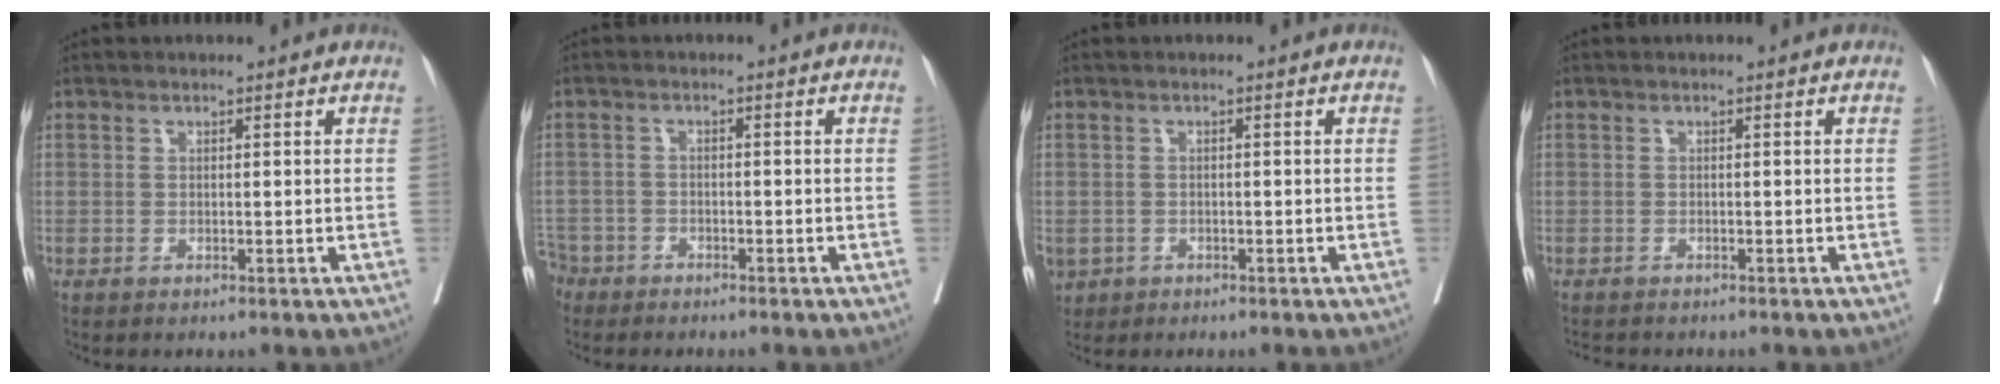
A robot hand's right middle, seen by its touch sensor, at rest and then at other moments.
{"total": 4.2, "force": [-3.5, 2.3, -0.2], "torque": [0.005, 0.002, -0.071]}
{"total": 3.5, "force": [-1.8, 2.8, 1.0], "torque": [-0.029, -0.002, -0.027]}
{"total": 3.0, "force": [-2.7, 0.8, 0.9], "torque": [-0.015, -0.007, -0.040]}